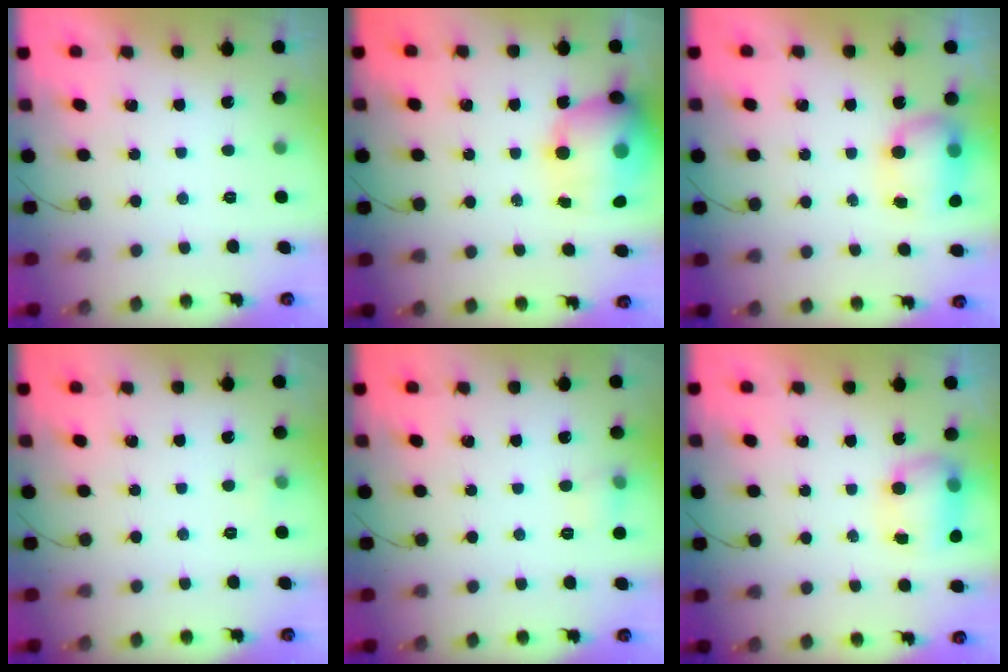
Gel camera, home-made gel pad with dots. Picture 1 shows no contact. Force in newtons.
{"total": 18.8, "press": 18.3, "slide": 4.3}
{"total": 8.1, "press": 8.0, "slide": 1.0}
{"total": 3.0, "press": 2.8, "slide": 1.1}
{"total": 6.6, "press": 6.2, "slide": 2.1}
{"total": 8.0, "press": 8.0, "slide": 0.6}